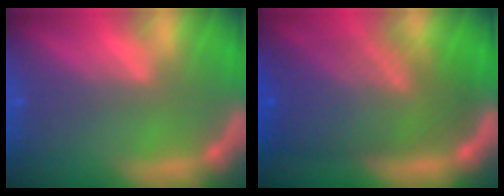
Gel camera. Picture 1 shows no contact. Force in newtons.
{"total": 10.0}